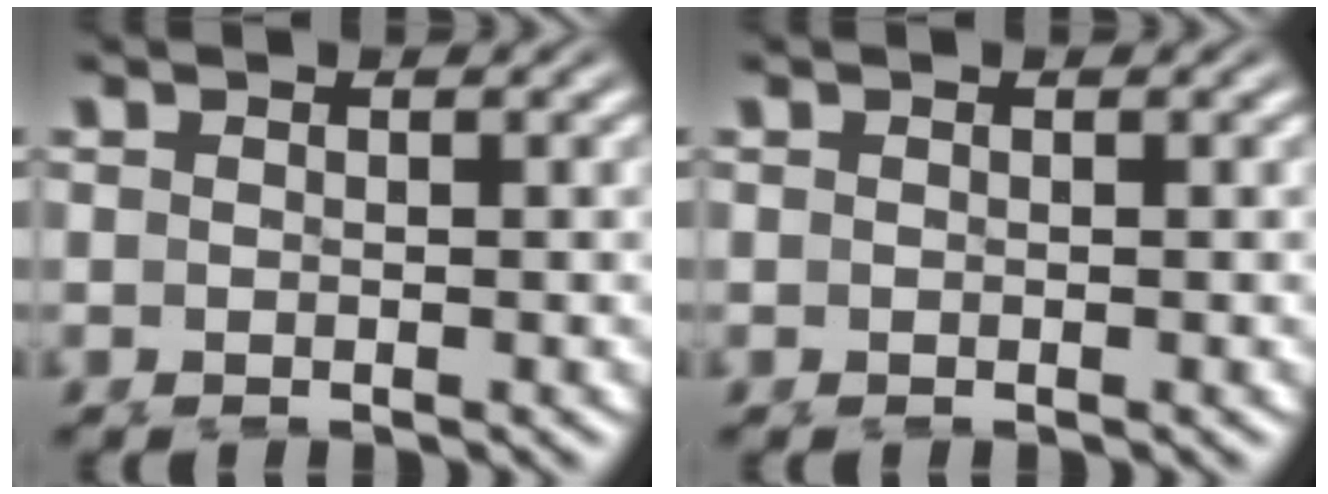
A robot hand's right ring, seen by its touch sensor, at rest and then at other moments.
{"total": 0.0}